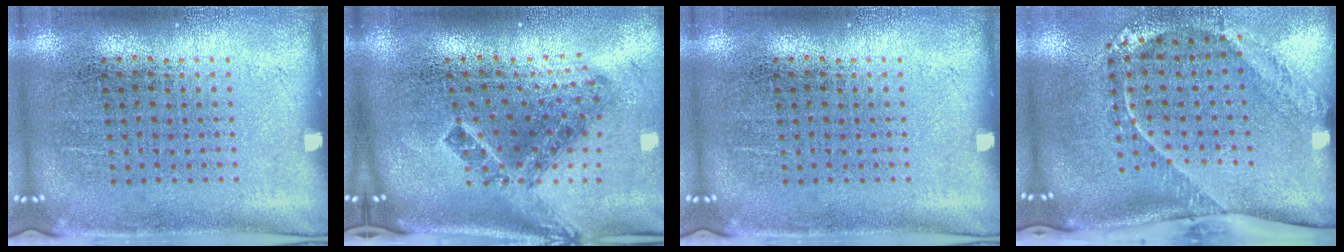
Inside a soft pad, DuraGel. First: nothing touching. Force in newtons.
{"total": 2.0, "press": 1.3, "slide": 1.6}
{"total": 0.0}
{"total": 2.7, "press": 1.8, "slide": 2.0}